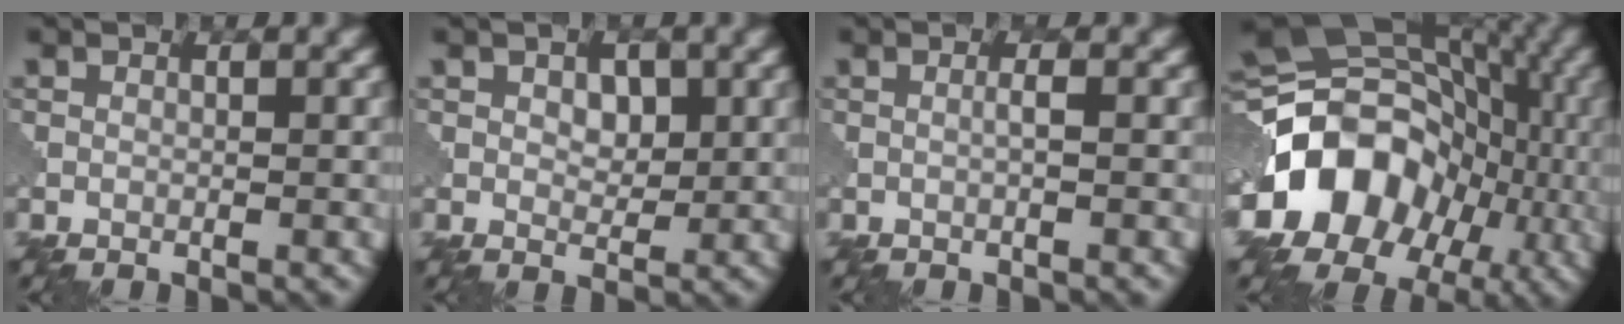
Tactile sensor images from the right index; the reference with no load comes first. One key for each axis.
{"total": 2.2, "fx": 0.7, "fy": 1.4, "fz": 1.5, "tx": -0.024, "ty": -0.002, "tz": 0.012}
{"total": 0.9, "fx": 0.0, "fy": 0.1, "fz": 0.9, "tx": -0.015, "ty": 0.004, "tz": -0.002}
{"total": 18.0, "fx": -5.2, "fy": 14.3, "fz": 9.6, "tx": -0.171, "ty": 0.003, "tz": -0.102}